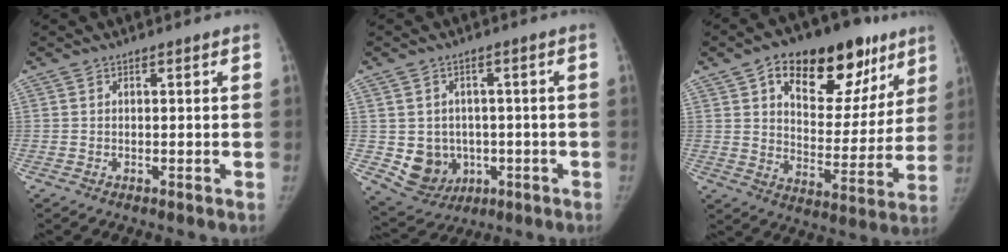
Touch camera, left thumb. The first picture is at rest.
{"total": 8.8, "force": [-1.4, 7.9, 3.8], "torque": [-0.027, 0.004, -0.002]}
{"total": 24.5, "force": [13.1, 13.2, 16.0], "torque": [-0.176, -0.015, 0.197]}